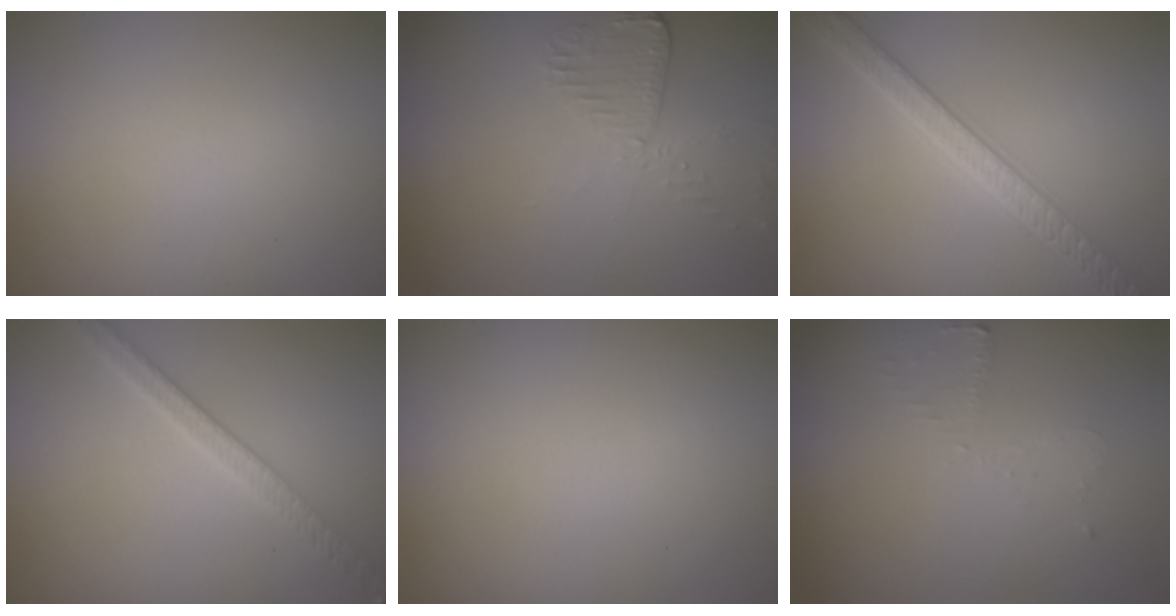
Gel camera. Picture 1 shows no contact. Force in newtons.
{"total": 2.7, "press": 2.4, "slide": 1.2}
{"total": 4.1, "press": 3.8, "slide": 1.4}
{"total": 2.9, "press": 2.8, "slide": 0.6}
{"total": 0.0}
{"total": 1.6, "press": 1.5, "slide": 0.2}